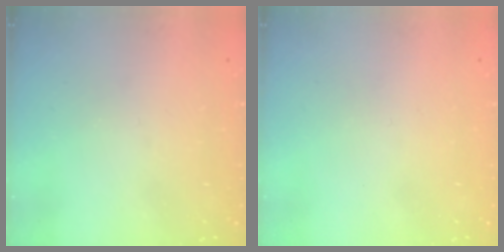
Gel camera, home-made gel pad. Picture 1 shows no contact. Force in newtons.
{"total": 1.6, "press": 1.6, "slide": 0.1}